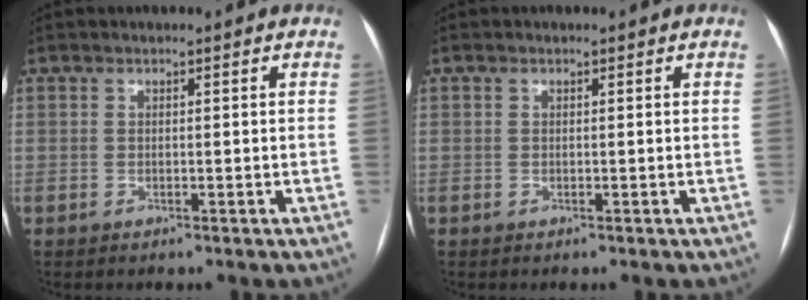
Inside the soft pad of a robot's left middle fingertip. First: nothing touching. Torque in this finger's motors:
{"motor_torque": [0.33, -0.25, 0.01, 0.00]}